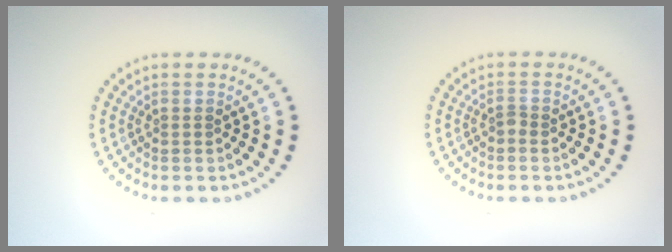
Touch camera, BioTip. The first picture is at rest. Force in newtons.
{"total": 0.8, "press": 0.6, "slide": 0.5}